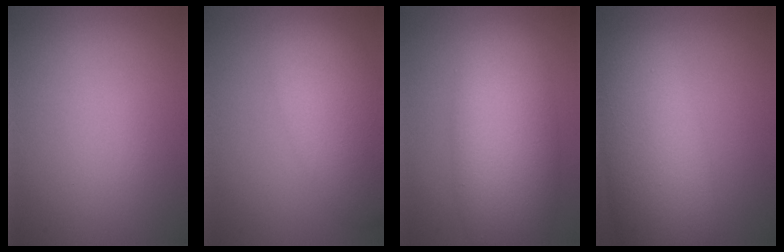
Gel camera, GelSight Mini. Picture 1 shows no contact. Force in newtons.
{"total": 8.0, "press": 8.0, "slide": 0.6}
{"total": 8.2, "press": 8.2, "slide": 0.3}
{"total": 8.6, "press": 8.5, "slide": 0.4}